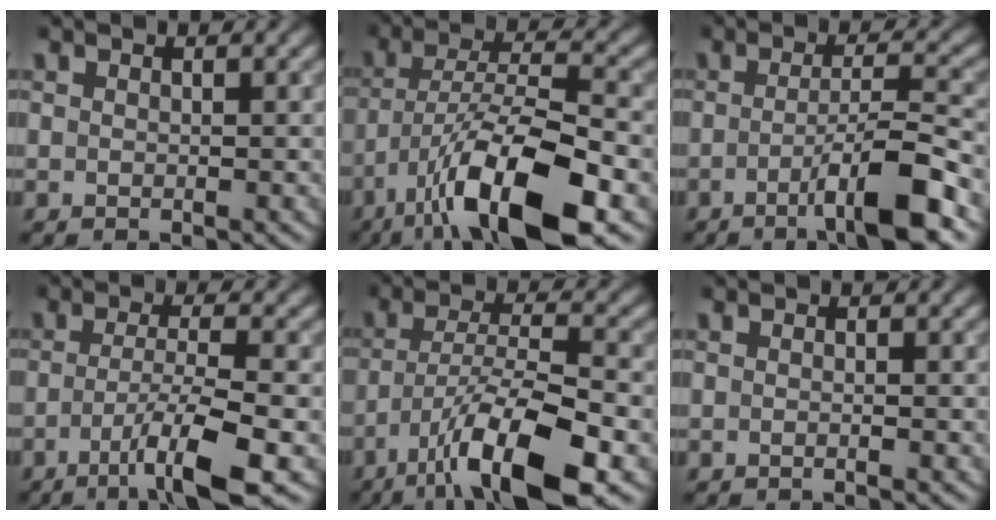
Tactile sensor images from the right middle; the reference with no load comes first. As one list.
[{"total": 12.4, "force": [-6.6, 3.6, 9.9], "torque": [-0.174, -0.004, -0.113]}, {"total": 6.8, "force": [-2.8, 1.0, 6.1], "torque": [-0.091, 0.006, -0.053]}, {"total": 6.4, "force": [-2.6, 1.0, 5.8], "torque": [-0.092, -0.001, -0.049]}, {"total": 10.4, "force": [-5.7, 2.6, 8.2], "torque": [-0.138, -0.001, -0.100]}, {"total": 0.8, "force": [-0.2, 0.2, 0.7], "torque": [-0.008, -0.006, -0.009]}]